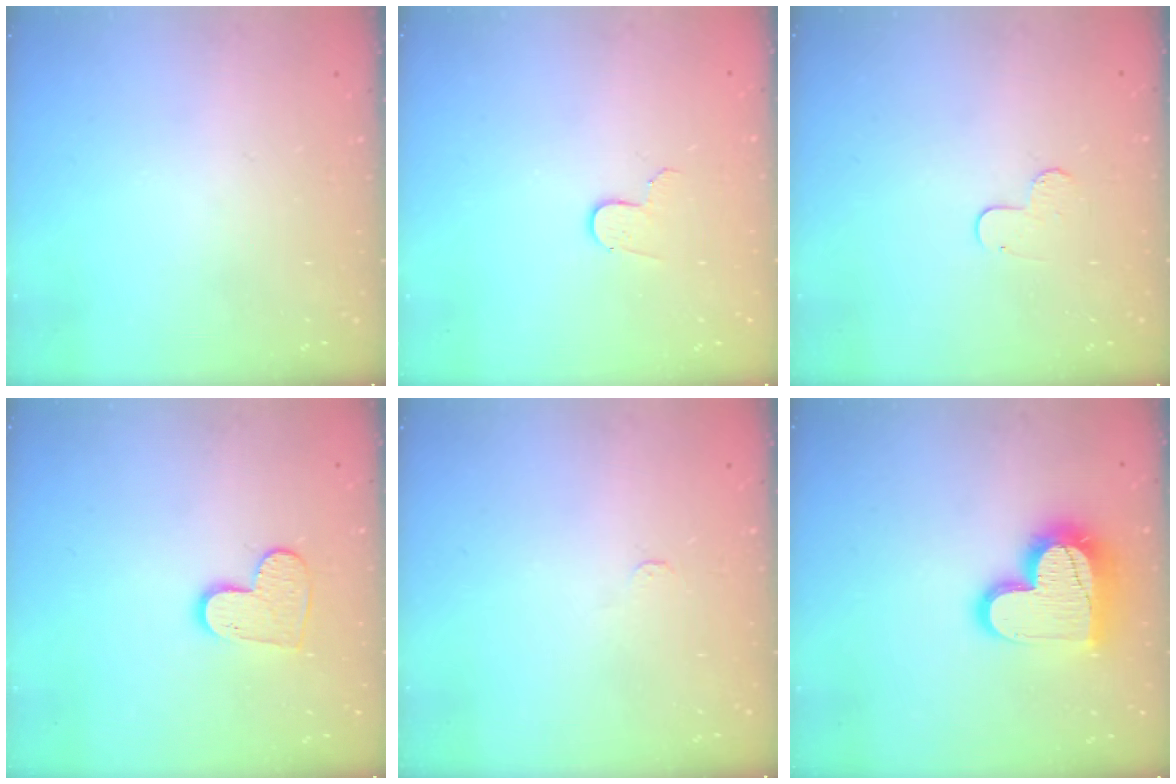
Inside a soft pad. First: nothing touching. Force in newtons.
{"total": 3.4, "press": 3.4, "slide": 0.3}
{"total": 5.2, "press": 5.1, "slide": 0.5}
{"total": 9.0, "press": 9.0, "slide": 0.7}
{"total": 1.7, "press": 1.7, "slide": 0.2}
{"total": 18.1, "press": 18.0, "slide": 1.5}